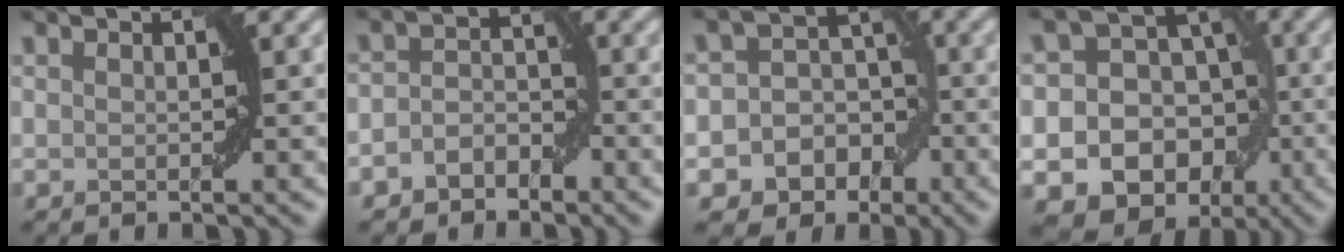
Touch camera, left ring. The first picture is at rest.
{"total": 2.6, "force": [-1.7, 1.8, 0.8], "torque": [-0.006, 0.009, -0.033]}
{"total": 7.7, "force": [-3.6, 6.6, 1.8], "torque": [-0.009, 0.003, -0.070]}
{"total": 17.9, "force": [-5.8, 16.0, 5.5], "torque": [-0.101, -0.022, -0.101]}